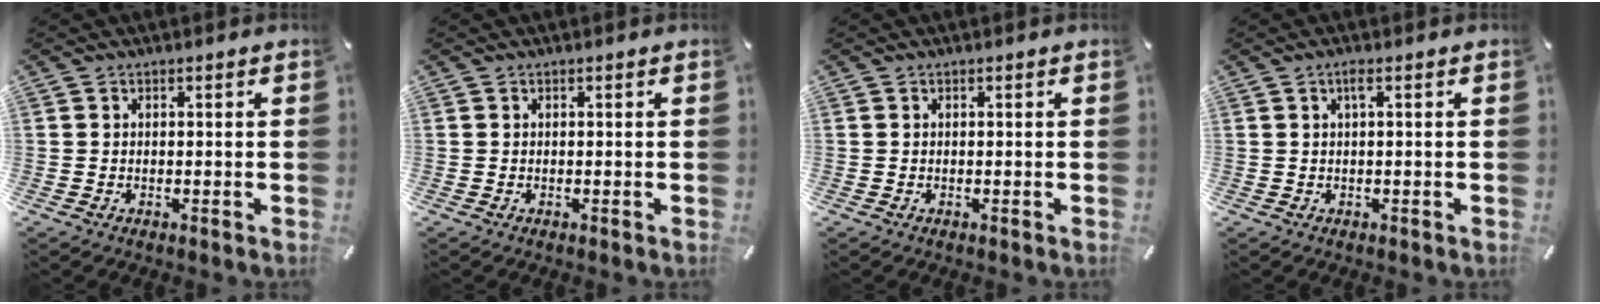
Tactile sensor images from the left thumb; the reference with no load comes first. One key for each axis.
{"total": 0.0}
{"total": 0.0}
{"total": 2.2, "fx": 0.4, "fy": 0.3, "fz": 2.1, "tx": -0.042, "ty": 0.003, "tz": 0.006}